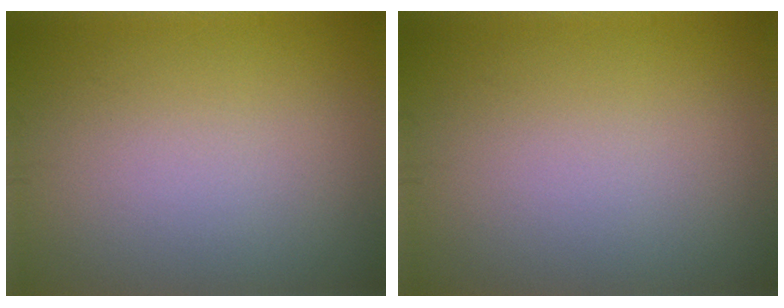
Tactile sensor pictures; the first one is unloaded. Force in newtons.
{"total": 0.0}